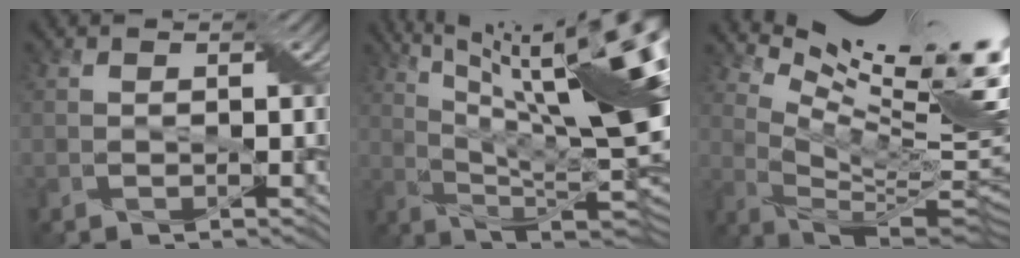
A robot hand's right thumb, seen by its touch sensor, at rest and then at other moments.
{"total": 23.1, "force": [8.9, 7.4, 20.0], "torque": [-0.276, 0.048, 0.143]}
{"total": 17.2, "force": [9.4, 4.1, 13.8], "torque": [-0.220, -0.002, 0.164]}